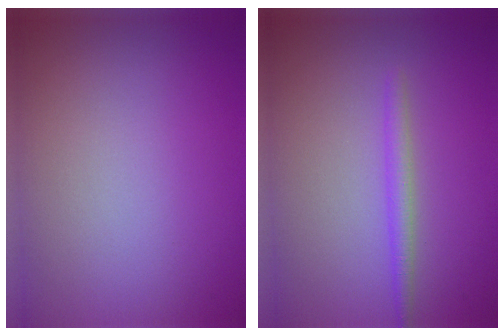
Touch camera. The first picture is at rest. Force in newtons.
{"total": 1.6, "press": 1.6, "slide": 0.0}